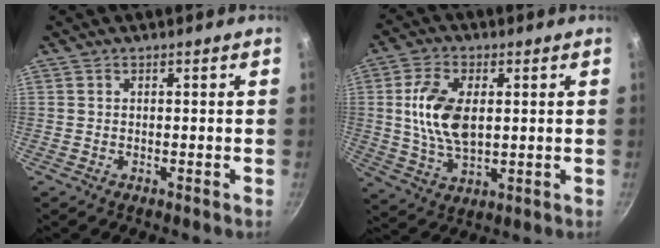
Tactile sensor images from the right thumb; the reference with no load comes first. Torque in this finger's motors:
{"motor_torque": [0.33, 0.33, 1.43, 0.49, 0.26]}